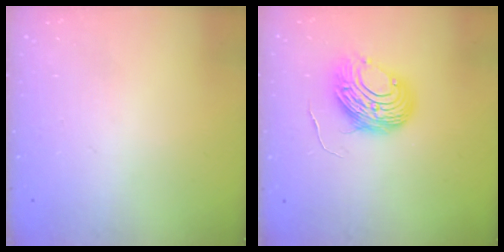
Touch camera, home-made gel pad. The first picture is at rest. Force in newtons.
{"total": 10.0, "press": 10.0, "slide": 0.9}